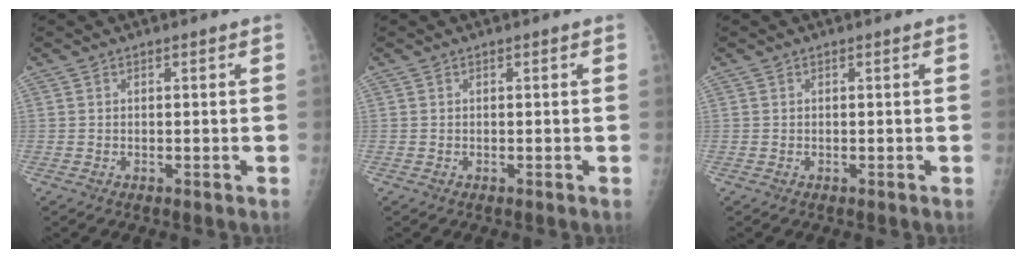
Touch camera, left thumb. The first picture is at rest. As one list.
[{"total": 0.0}, {"total": 0.0}]